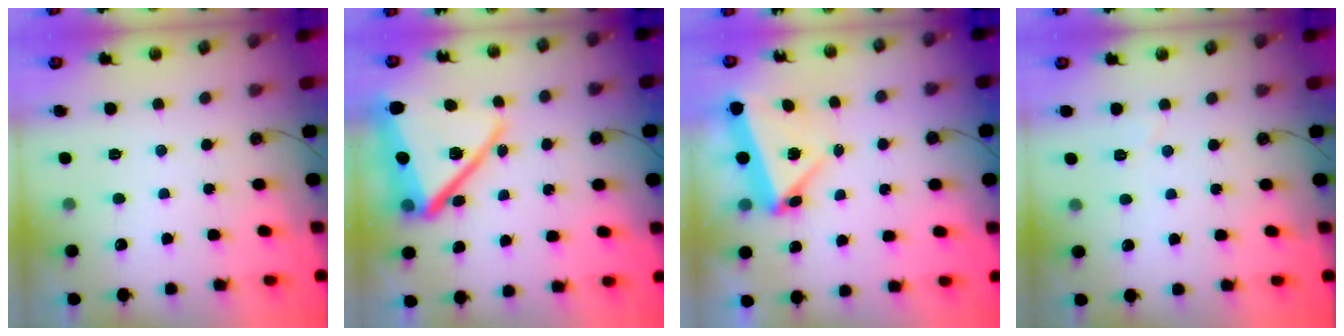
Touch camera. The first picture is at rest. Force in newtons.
{"total": 20.8, "press": 20.6, "slide": 2.7}
{"total": 5.5, "press": 5.1, "slide": 2.0}
{"total": 3.4, "press": 3.0, "slide": 1.6}